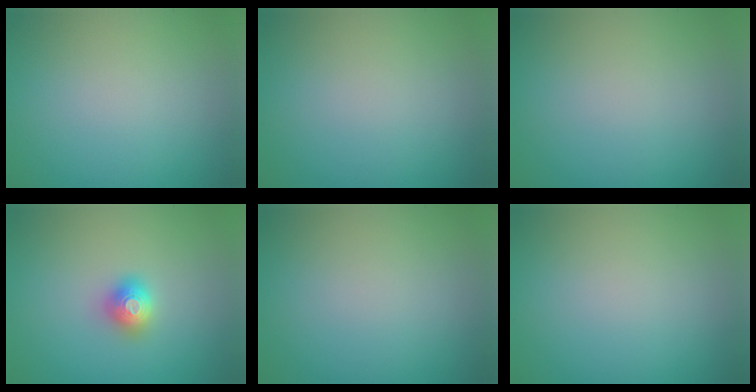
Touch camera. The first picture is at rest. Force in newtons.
{"total": 0.0}
{"total": 0.0}
{"total": 2.0, "press": 2.0, "slide": 0.2}
{"total": 0.0}
{"total": 0.0}